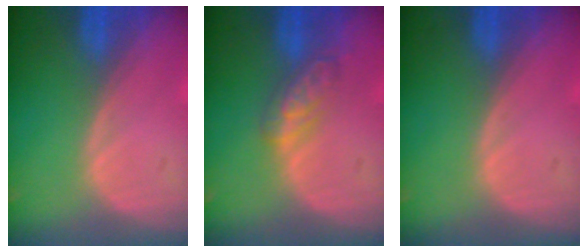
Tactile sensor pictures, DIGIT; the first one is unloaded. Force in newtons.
{"total": 4.5, "press": 4.5, "slide": 0.3}
{"total": 0.0}